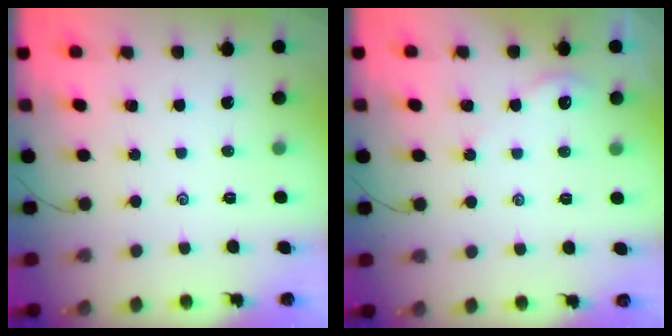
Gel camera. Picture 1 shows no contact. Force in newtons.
{"total": 2.8, "press": 2.7, "slide": 0.4}